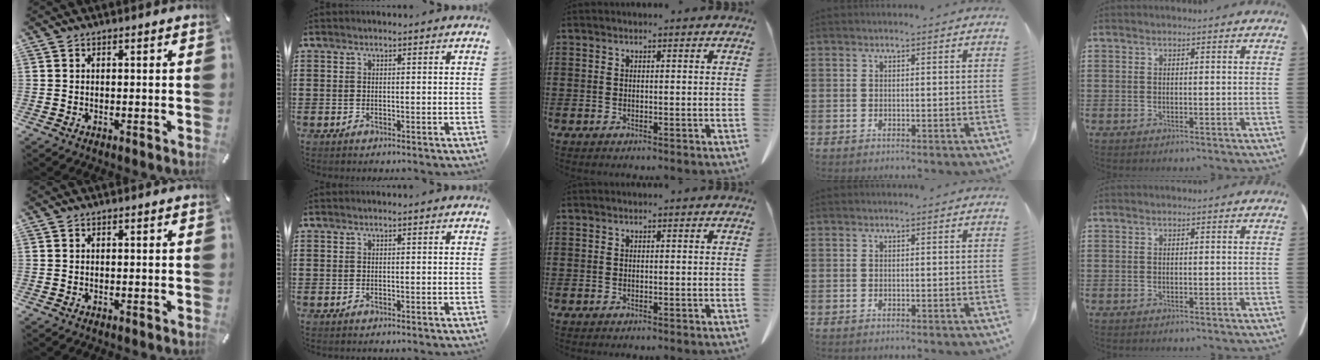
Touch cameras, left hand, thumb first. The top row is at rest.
{}